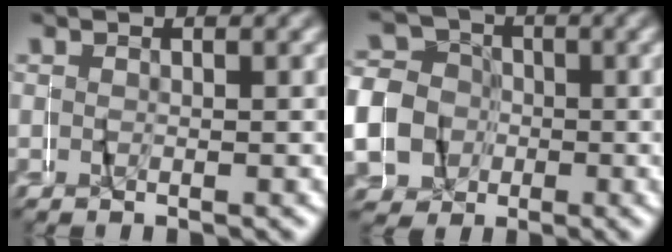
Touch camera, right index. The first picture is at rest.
{"total": 11.7, "force": [0.7, 10.8, 4.4], "torque": [-0.107, -0.015, 0.002]}